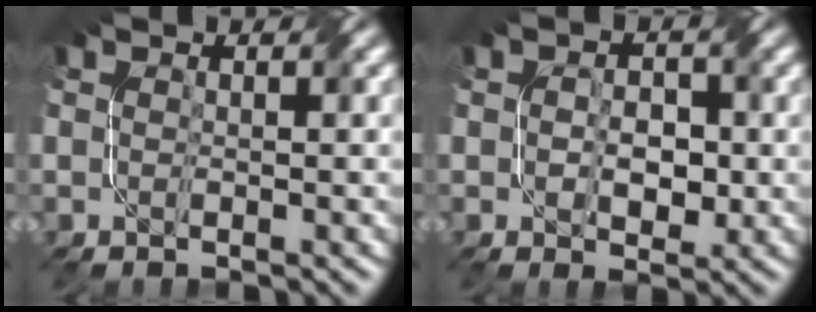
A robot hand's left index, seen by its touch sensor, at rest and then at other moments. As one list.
[{"total": 3.4, "force": [-0.5, 2.2, 2.5], "torque": [-0.037, 0.001, -0.008]}]